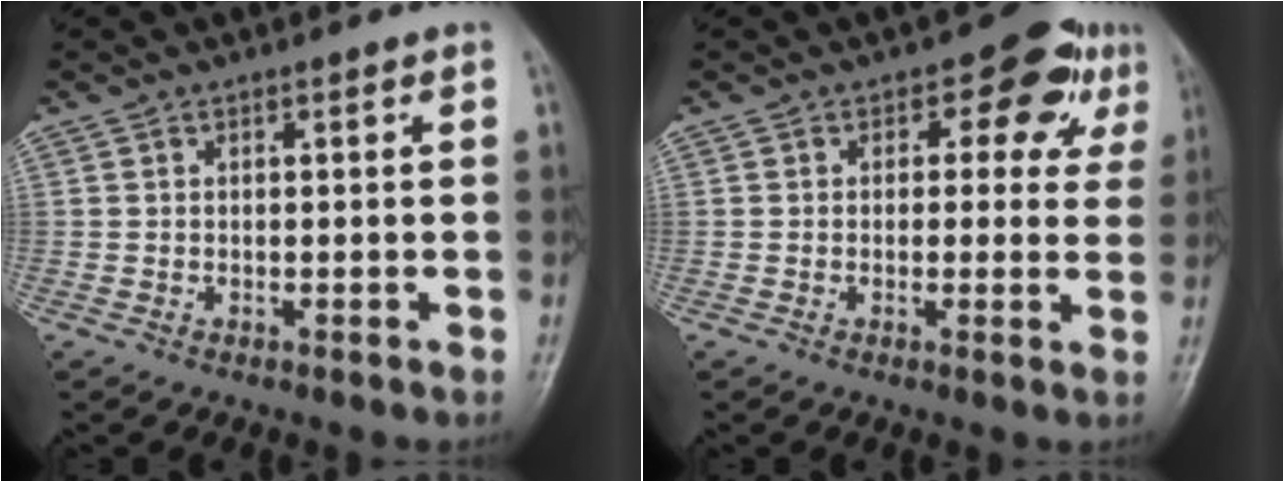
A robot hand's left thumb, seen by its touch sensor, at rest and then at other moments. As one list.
[{"total": 7.8, "force": [3.0, 5.1, 5.0], "torque": [-0.010, 0.000, 0.026]}]